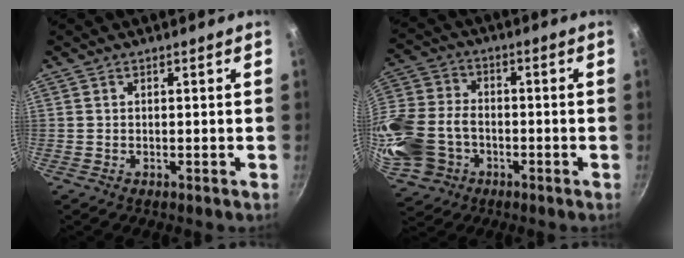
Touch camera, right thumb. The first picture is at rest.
{"total": 20.0, "force": [-5.6, 15.5, 11.4], "torque": [-0.271, 0.033, -0.105]}